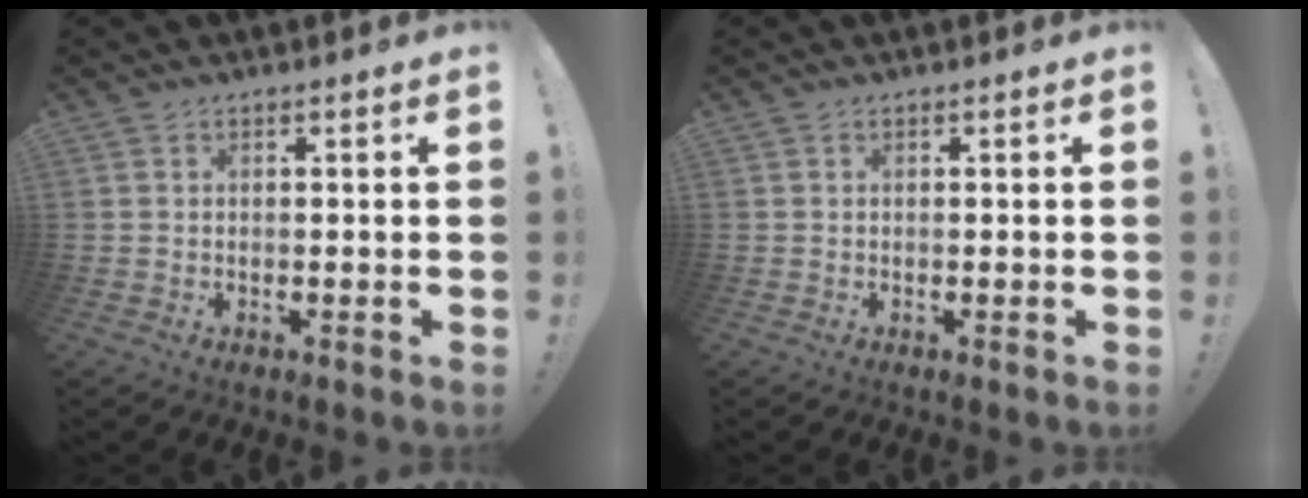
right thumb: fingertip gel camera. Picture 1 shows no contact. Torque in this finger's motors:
{"motor_torque": [-0.02, 0.02, -0.07, 0.07, 0.00]}